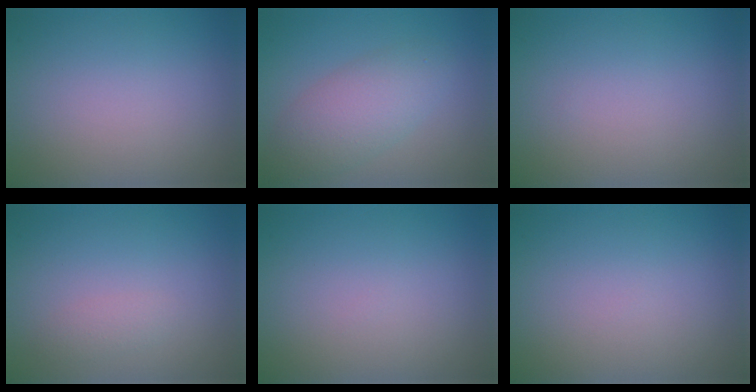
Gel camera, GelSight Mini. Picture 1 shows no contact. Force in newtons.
{"total": 4.2, "press": 4.2, "slide": 0.2}
{"total": 0.0}
{"total": 1.0, "press": 1.0, "slide": 0.0}
{"total": 0.0}
{"total": 0.5, "press": 0.5, "slide": 0.1}